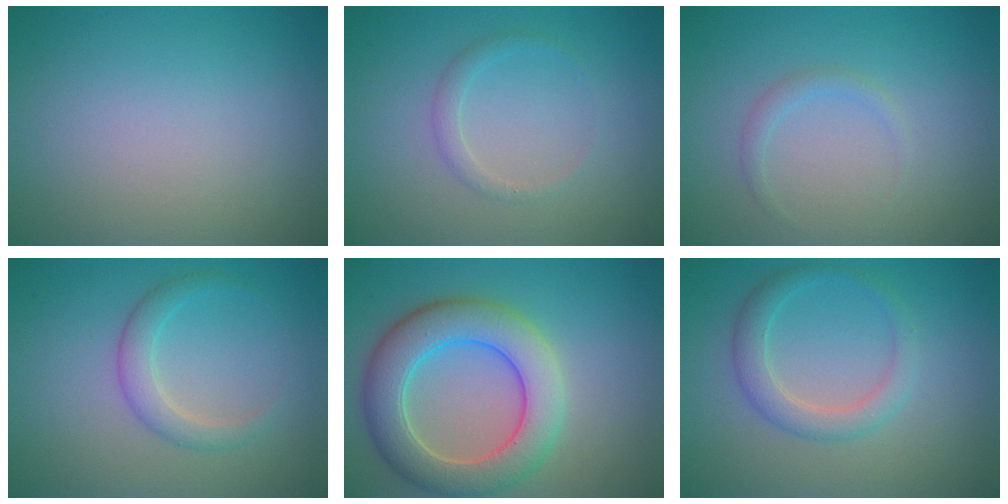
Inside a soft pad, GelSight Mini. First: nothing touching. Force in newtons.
{"total": 1.2, "press": 1.2, "slide": 0.0}
{"total": 1.0, "press": 1.0, "slide": 0.1}
{"total": 2.3, "press": 2.3, "slide": 0.0}
{"total": 7.4, "press": 7.4, "slide": 0.5}
{"total": 2.7, "press": 2.7, "slide": 0.1}